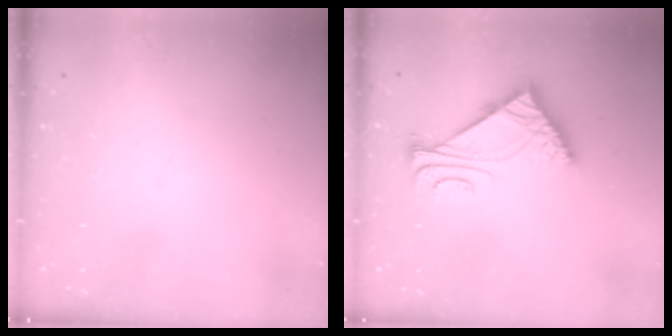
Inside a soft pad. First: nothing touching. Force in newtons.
{"total": 6.5, "press": 6.5, "slide": 0.4}